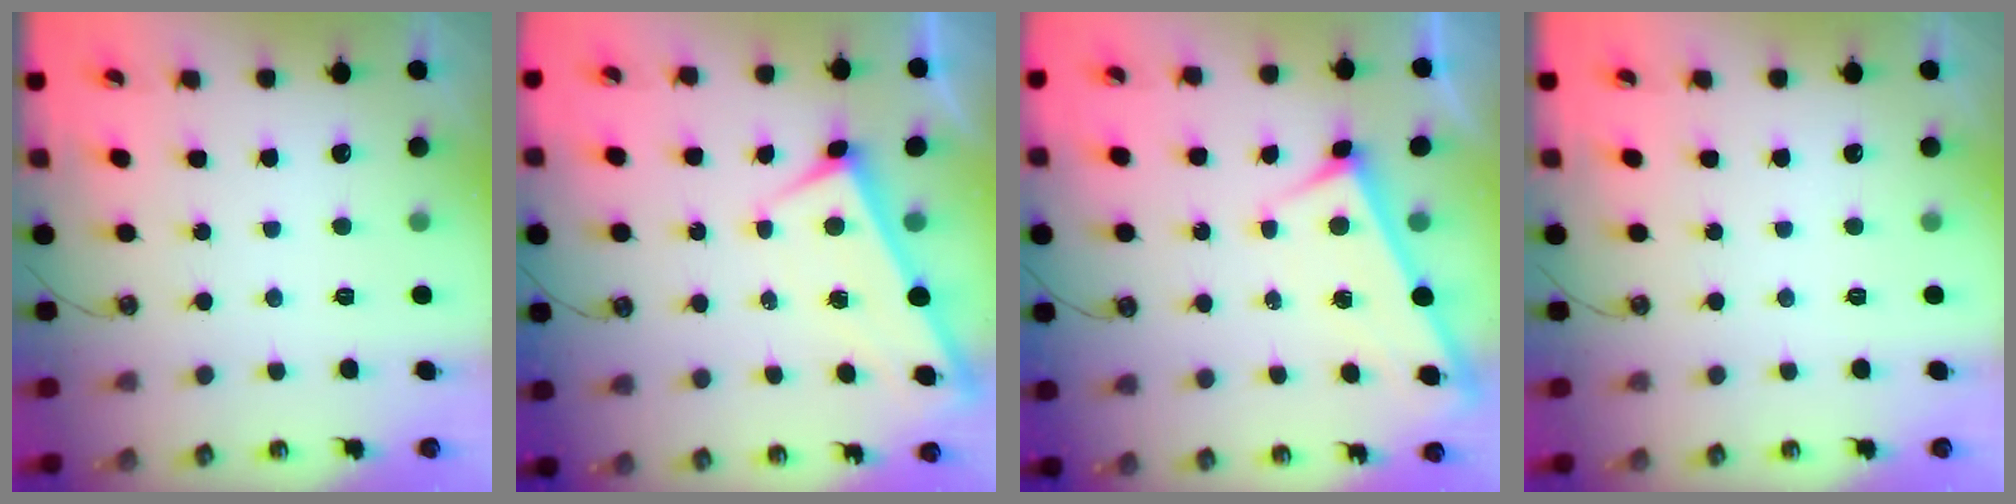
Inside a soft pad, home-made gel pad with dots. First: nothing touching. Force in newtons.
{"total": 1.7, "press": 1.7, "slide": 0.1}
{"total": 3.2, "press": 3.2, "slide": 0.2}
{"total": 0.0}